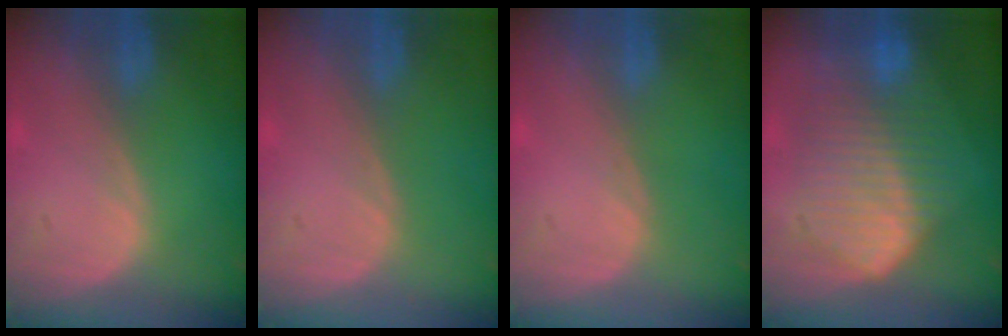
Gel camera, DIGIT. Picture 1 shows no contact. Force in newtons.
{"total": 0.0}
{"total": 0.0}
{"total": 10.4, "press": 10.4, "slide": 0.5}